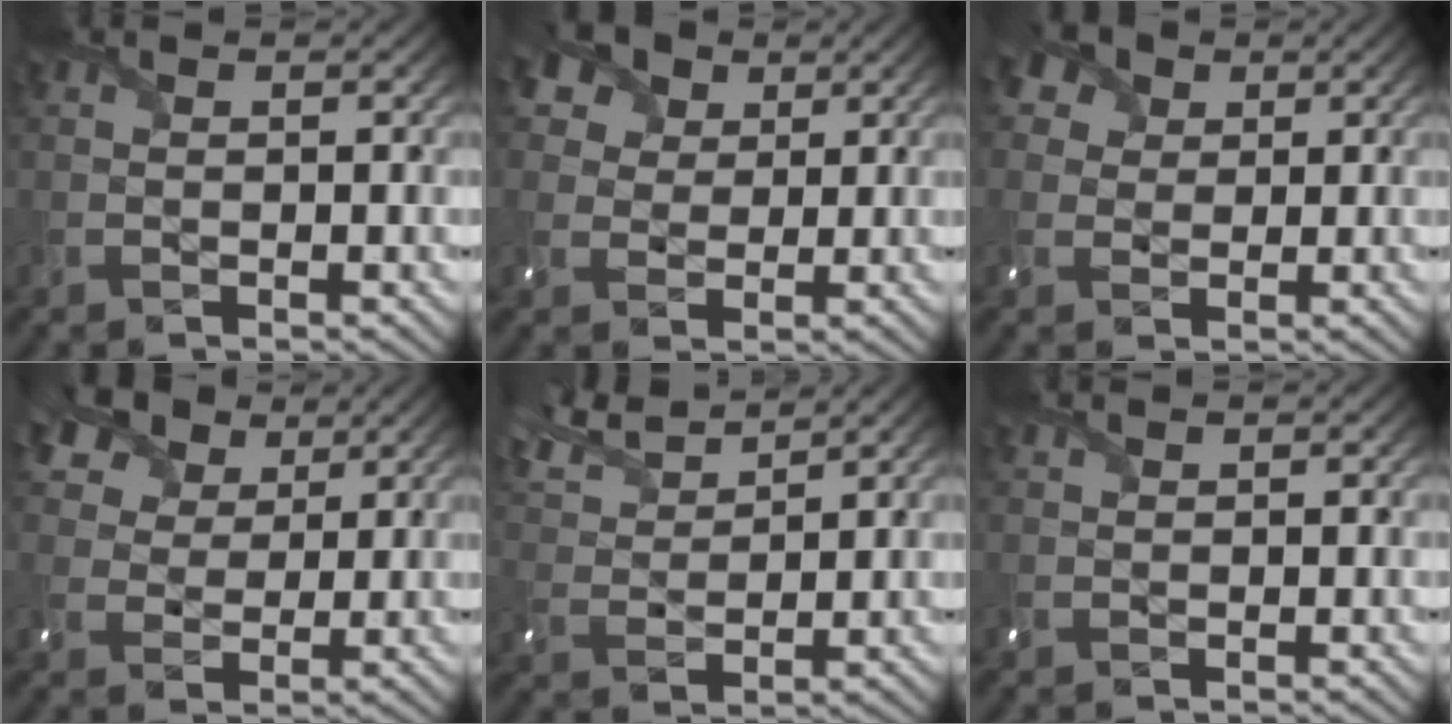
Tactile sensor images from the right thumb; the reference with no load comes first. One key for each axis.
{"total": 8.9, "fx": 5.1, "fy": 6.3, "fz": 3.6, "tx": -0.138, "ty": 0.017, "tz": 0.088}
{"total": 6.5, "fx": 3.3, "fy": 4.9, "fz": 2.7, "tx": -0.101, "ty": 0.019, "tz": 0.046}
{"total": 10.7, "fx": 7.0, "fy": 6.8, "fz": 4.3, "tx": -0.145, "ty": 0.007, "tz": 0.129}
{"total": 7.1, "fx": 6.2, "fy": 1.8, "fz": 3.0, "tx": -0.085, "ty": 0.021, "tz": 0.127}
{"total": 1.1, "fx": 1.1, "fy": 0.2, "fz": 0.4, "tx": -0.017, "ty": 0.005, "tz": 0.028}